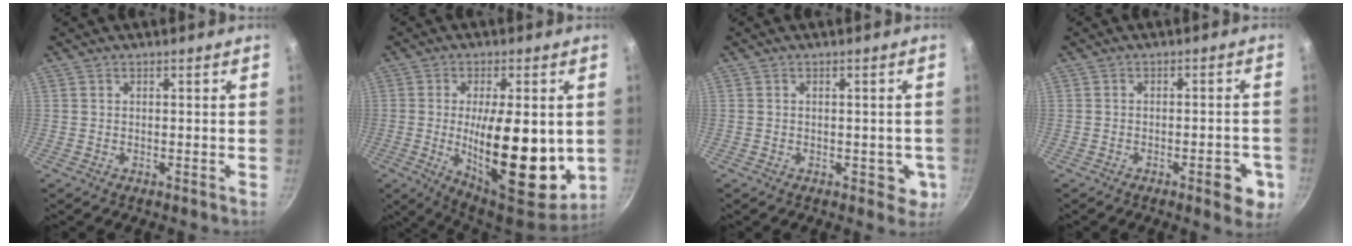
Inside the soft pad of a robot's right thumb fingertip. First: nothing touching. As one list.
[{"total": 20.9, "force": [-1.3, 8.3, 19.1], "torque": [-0.270, -0.022, -0.013]}, {"total": 3.7, "force": [-0.8, 2.6, 2.6], "torque": [-0.011, 0.002, -0.010]}, {"total": 6.5, "force": [-2.7, 2.5, 5.3], "torque": [-0.047, 0.015, -0.030]}]